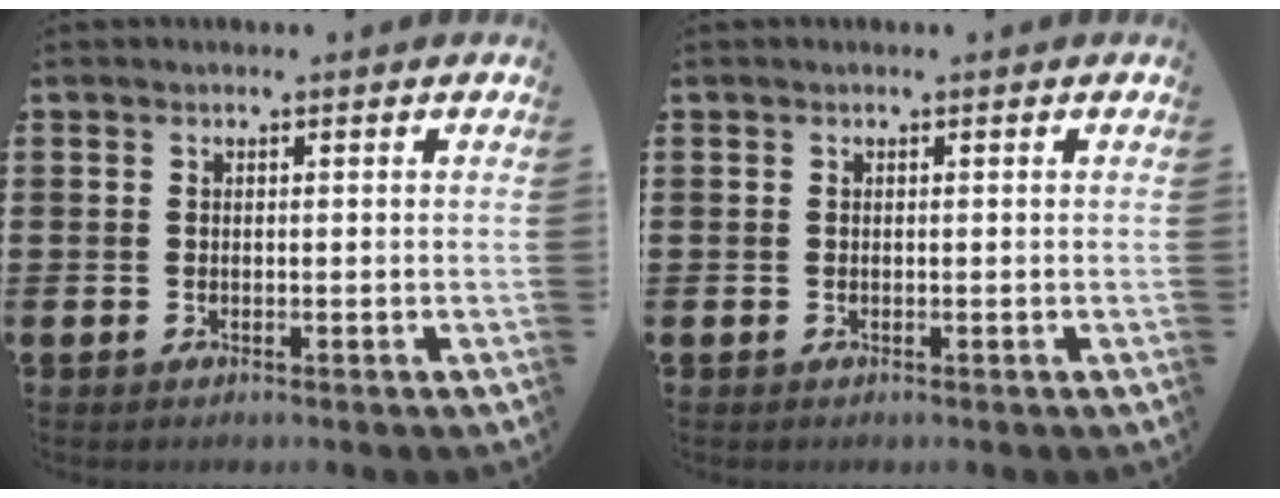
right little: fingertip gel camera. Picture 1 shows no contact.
{"total": 0.0}